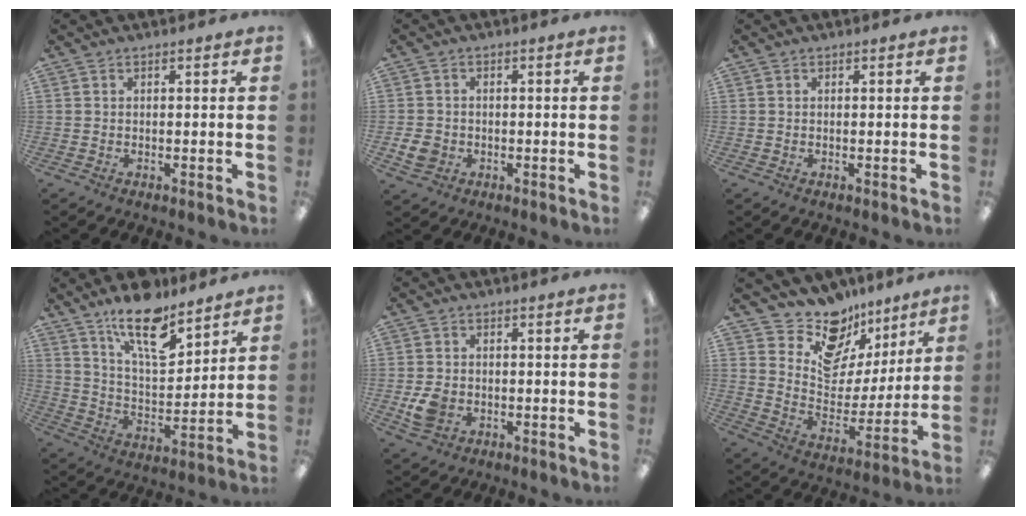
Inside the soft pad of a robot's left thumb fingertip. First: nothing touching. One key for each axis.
{"total": 4.2, "fx": -1.1, "fy": 3.7, "fz": 1.8, "tx": -0.027, "ty": -0.003, "tz": -0.023}
{"total": 0.0}
{"total": 15.5, "fx": 11.4, "fy": 5.6, "fz": 8.8, "tx": -0.144, "ty": -0.066, "tz": 0.196}
{"total": 5.5, "fx": -1.2, "fy": 4.5, "fz": 3.0, "tx": -0.044, "ty": 0.001, "tz": -0.021}
{"total": 13.1, "fx": 10.7, "fy": 7.1, "fz": 2.6, "tx": -0.054, "ty": -0.100, "tz": 0.195}